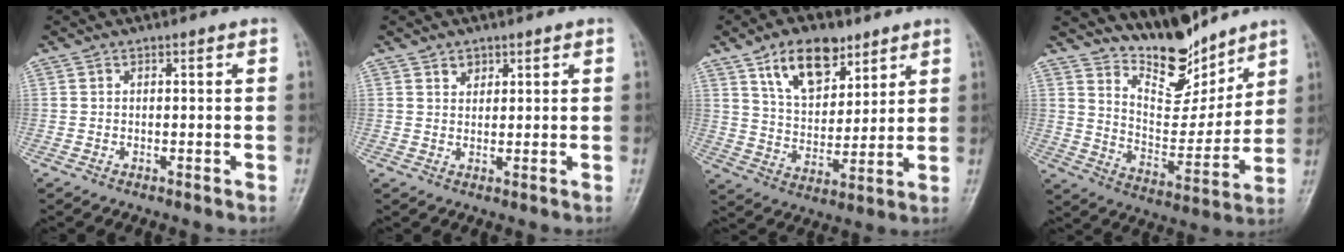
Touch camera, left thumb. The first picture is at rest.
{"total": 2.0, "force": [1.3, 1.4, 0.4], "torque": [0.009, -0.007, 0.019]}
{"total": 12.9, "force": [7.6, 7.2, 7.6], "torque": [-0.095, -0.040, 0.138]}
{"total": 13.2, "force": [11.2, 5.2, 4.7], "torque": [-0.041, -0.084, 0.203]}